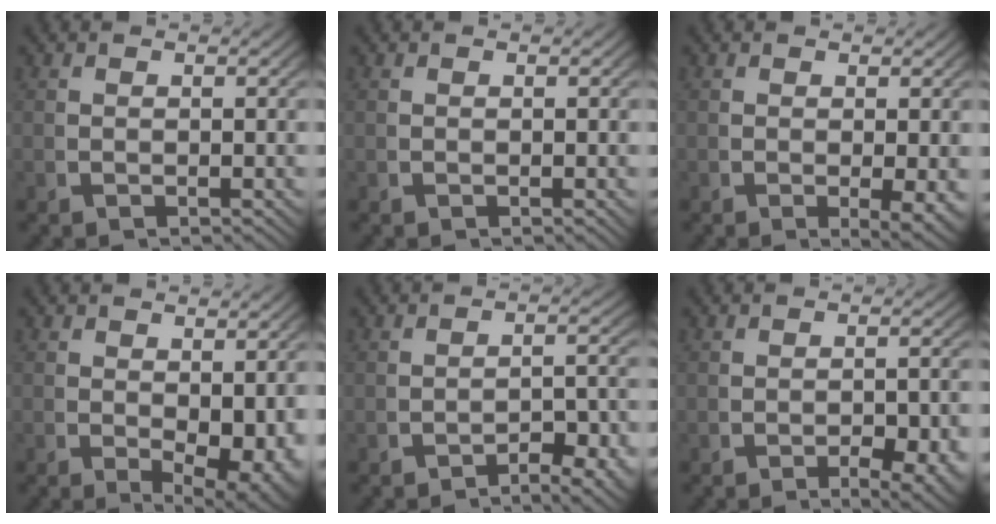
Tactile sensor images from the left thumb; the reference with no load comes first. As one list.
[{"total": 0.0}, {"total": 2.9, "force": [-0.3, 0.9, 2.7], "torque": [-0.040, -0.014, 0.002]}, {"total": 4.4, "force": [-0.2, 2.2, 3.8], "torque": [-0.064, -0.023, 0.013]}, {"total": 4.4, "force": [-3.2, 1.3, 2.8], "torque": [-0.034, -0.008, -0.047]}, {"total": 4.5, "force": [-2.1, 1.6, 3.6], "torque": [-0.049, -0.010, -0.030]}]